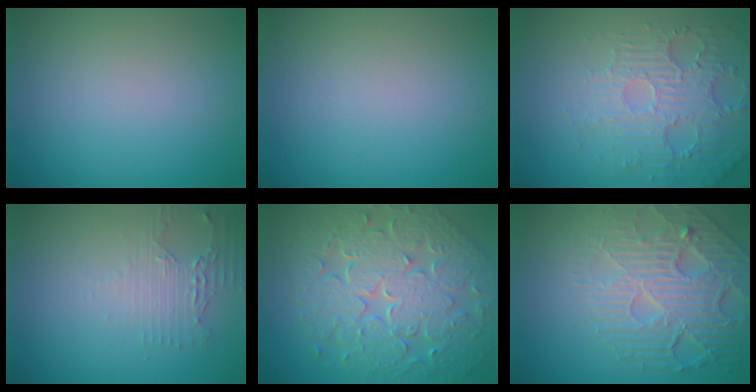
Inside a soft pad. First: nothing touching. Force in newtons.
{"total": 0.0}
{"total": 4.7, "press": 3.7, "slide": 2.8}
{"total": 2.1, "press": 1.6, "slide": 1.4}
{"total": 9.2, "press": 6.6, "slide": 6.3}
{"total": 8.0, "press": 5.5, "slide": 5.8}